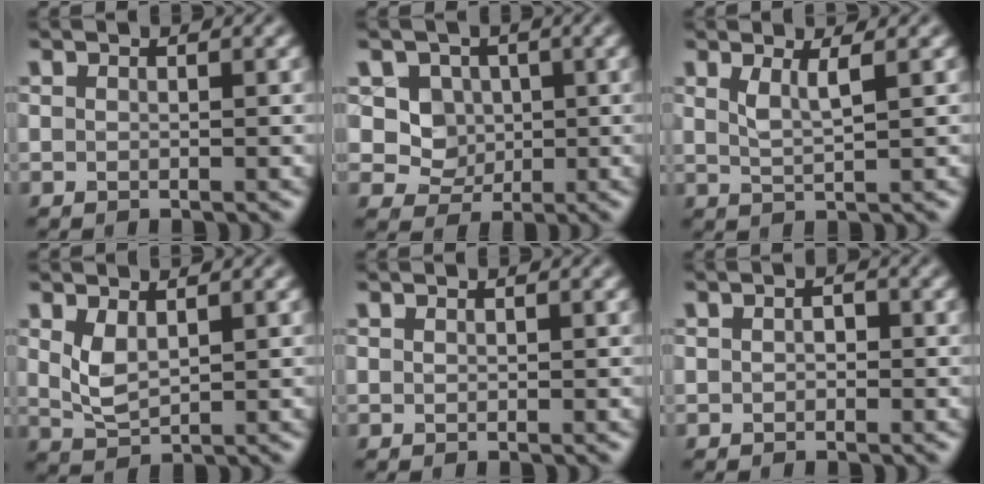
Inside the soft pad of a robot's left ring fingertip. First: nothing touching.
{"total": 4.8, "force": [1.4, 4.1, 2.0], "torque": [-0.036, -0.004, 0.027]}
{"total": 2.2, "force": [1.0, 0.5, 1.8], "torque": [-0.031, -0.005, 0.018]}
{"total": 2.4, "force": [1.0, 1.1, 1.9], "torque": [-0.048, -0.005, 0.026]}
{"total": 0.0}
{"total": 0.9, "force": [-0.1, 0.6, 0.6], "torque": [-0.009, -0.002, -0.003]}